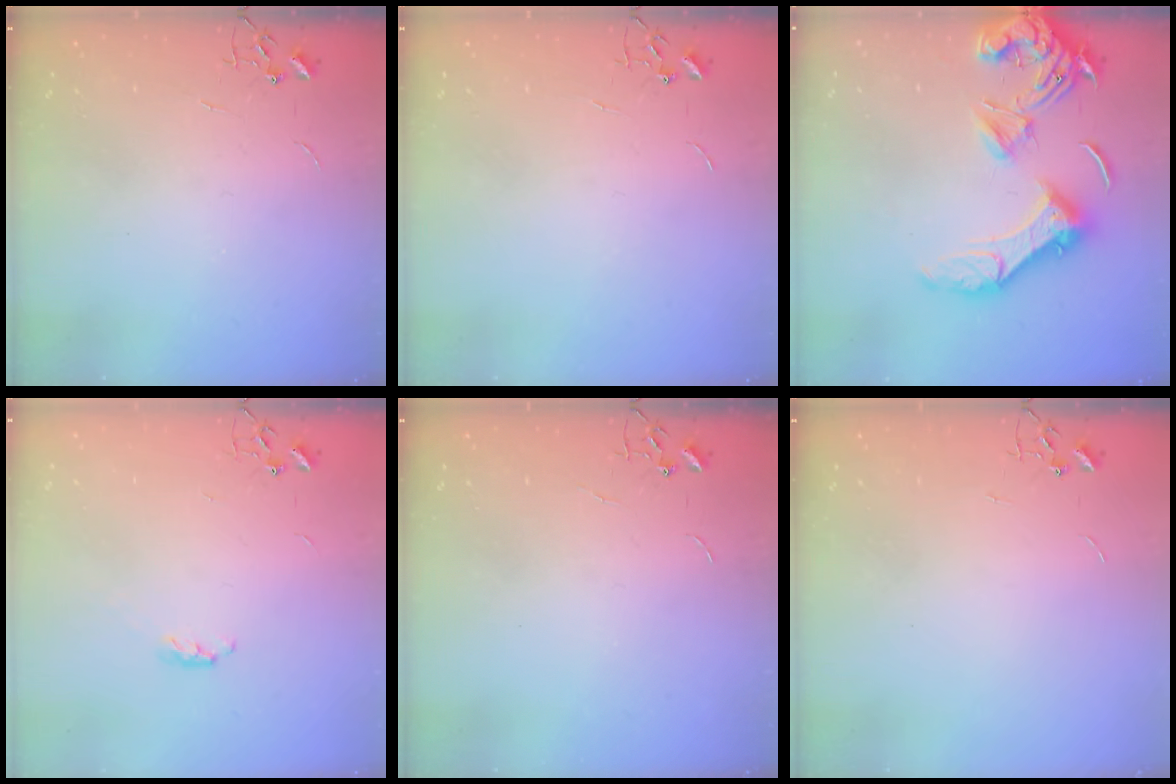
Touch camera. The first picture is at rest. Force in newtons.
{"total": 0.0}
{"total": 20.0, "press": 19.8, "slide": 2.9}
{"total": 3.4, "press": 3.4, "slide": 0.5}
{"total": 0.0}
{"total": 0.0}